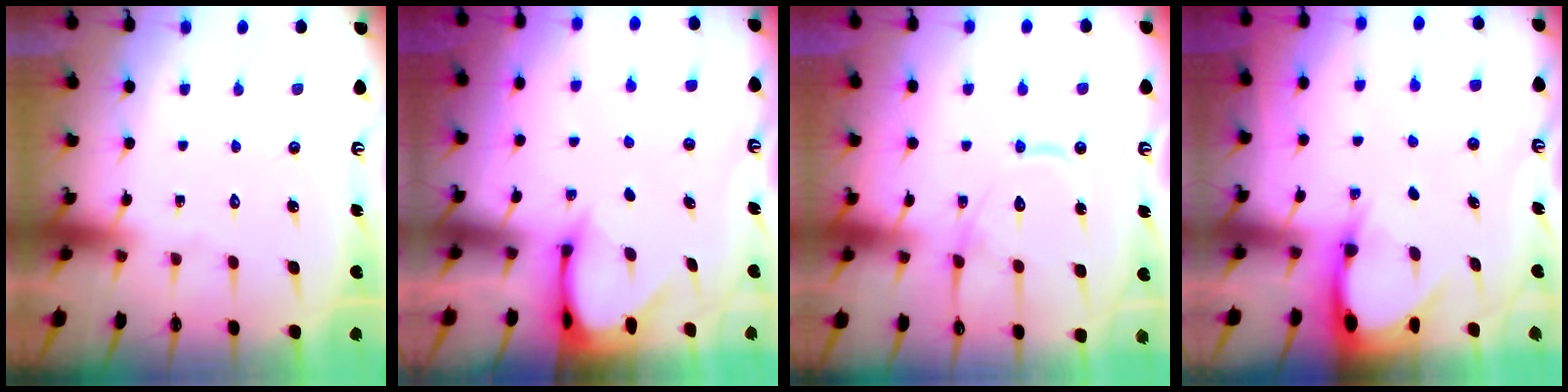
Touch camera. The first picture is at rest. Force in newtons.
{"total": 2.9, "press": 2.9, "slide": 0.3}
{"total": 13.9, "press": 13.8, "slide": 1.3}
{"total": 3.3, "press": 3.3, "slide": 0.1}